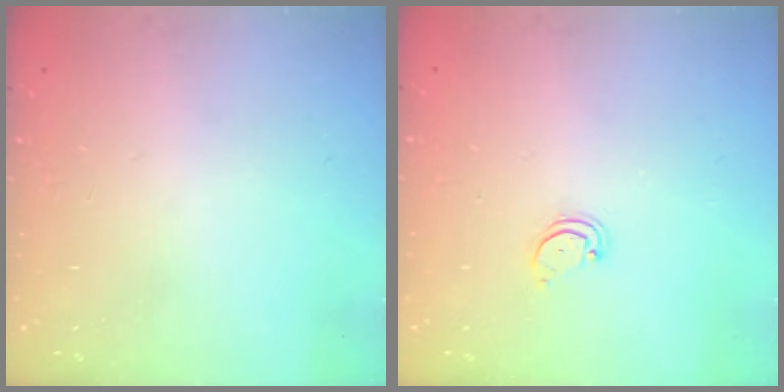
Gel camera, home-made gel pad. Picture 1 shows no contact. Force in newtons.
{"total": 2.2, "press": 2.2, "slide": 0.2}